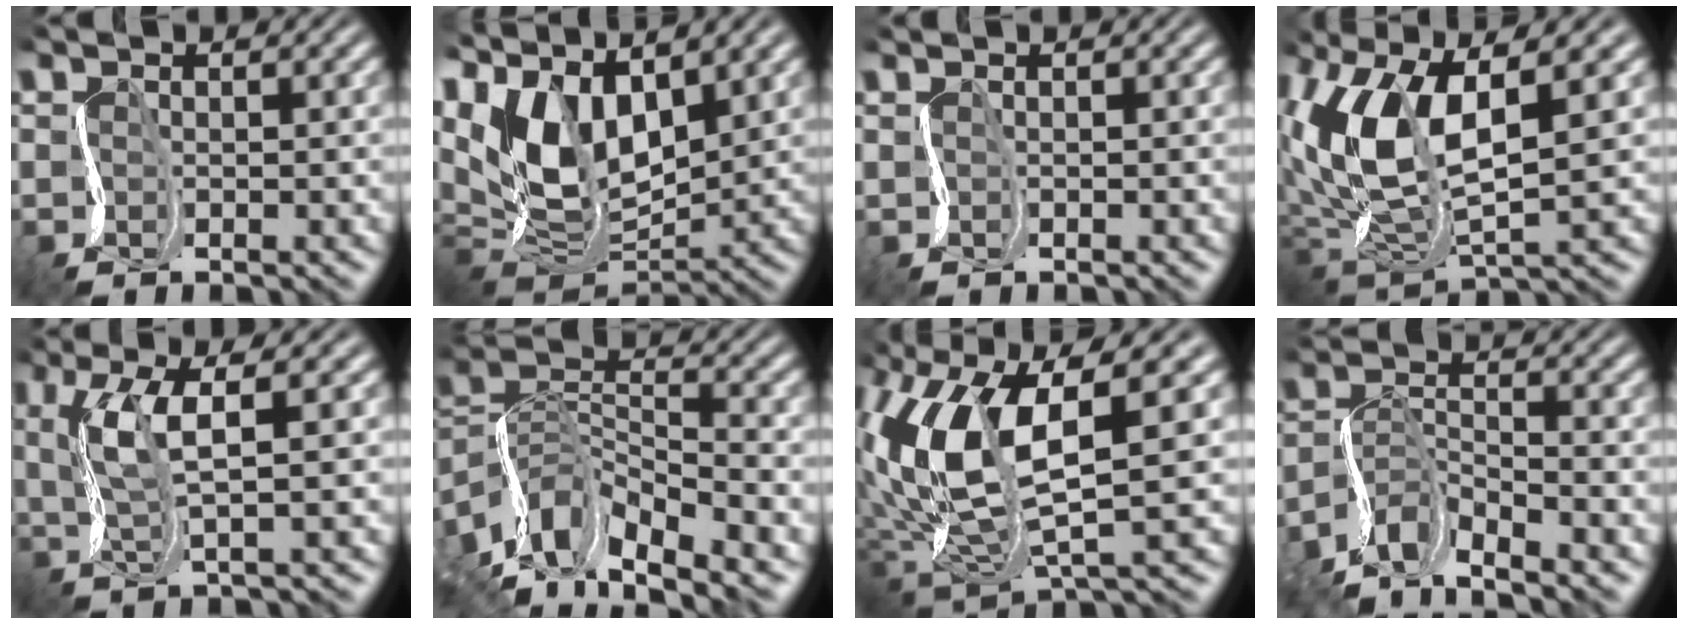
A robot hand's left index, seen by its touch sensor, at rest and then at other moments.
{"total": 10.1, "force": [5.0, 5.4, 6.9], "torque": [-0.149, 0.010, 0.085]}
{"total": 0.8, "force": [0.3, -0.4, -0.6], "torque": [0.009, -0.001, 0.005]}
{"total": 8.8, "force": [3.1, 4.2, 7.0], "torque": [-0.162, 0.006, 0.060]}
{"total": 4.0, "force": [1.8, 0.6, 3.5], "torque": [-0.082, 0.010, 0.034]}
{"total": 7.9, "force": [-4.7, 4.0, 4.8], "torque": [-0.095, 0.021, -0.094]}
{"total": 9.5, "force": [2.6, 4.2, 8.2], "torque": [-0.188, 0.002, 0.054]}
{"total": 5.7, "force": [-4.9, 1.7, 2.4], "torque": [-0.050, 0.001, -0.099]}